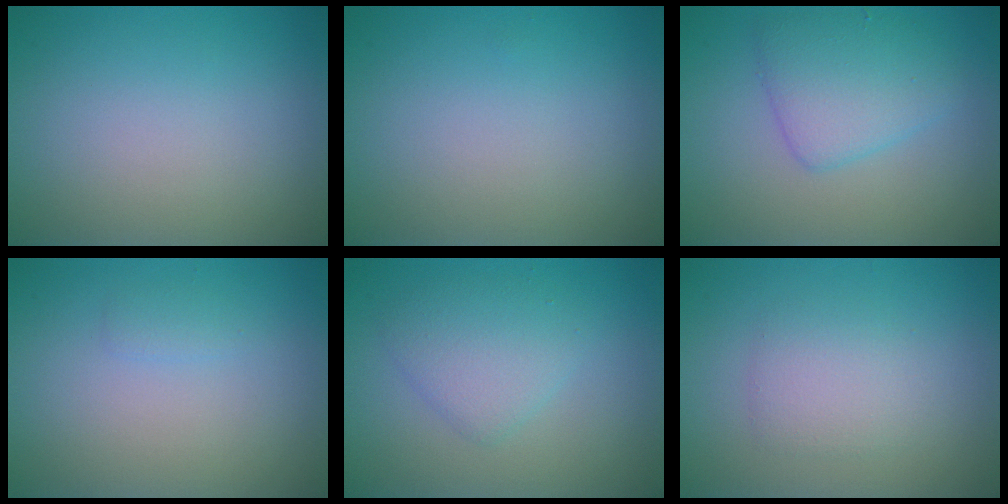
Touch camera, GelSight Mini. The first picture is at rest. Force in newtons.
{"total": 0.0}
{"total": 3.8, "press": 3.8, "slide": 0.2}
{"total": 0.7, "press": 0.7, "slide": 0.0}
{"total": 2.9, "press": 2.9, "slide": 0.0}
{"total": 2.3, "press": 2.3, "slide": 0.1}